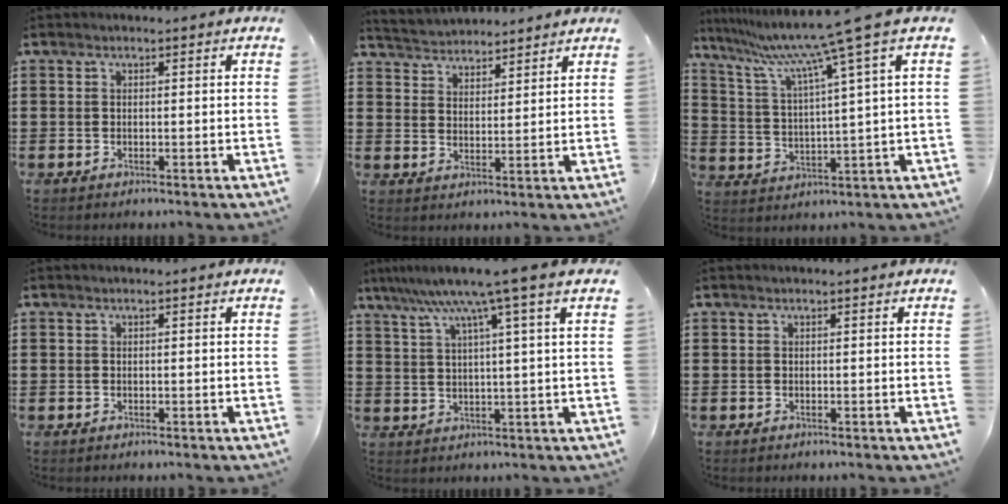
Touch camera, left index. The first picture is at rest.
{"total": 3.6, "force": [3.5, 0.6, -0.4], "torque": [-0.011, -0.014, 0.063]}
{"total": 9.8, "force": [6.7, -1.7, 7.0], "torque": [-0.162, -0.043, 0.100]}
{"total": 0.0}
{"total": 8.7, "force": [5.5, -0.9, 6.7], "torque": [-0.148, -0.018, 0.087]}
{"total": 0.0}